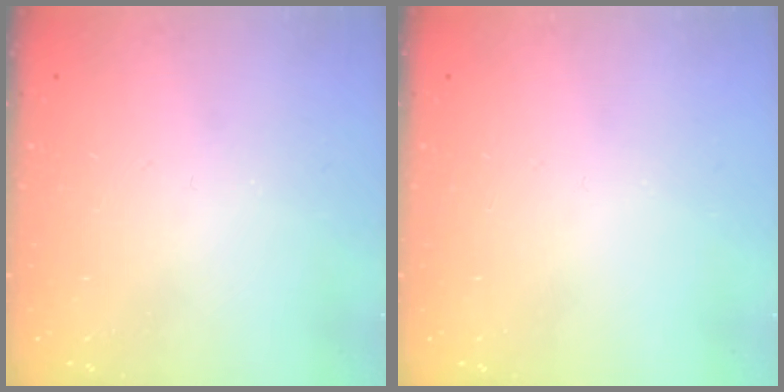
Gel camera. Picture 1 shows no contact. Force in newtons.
{"total": 0.0}